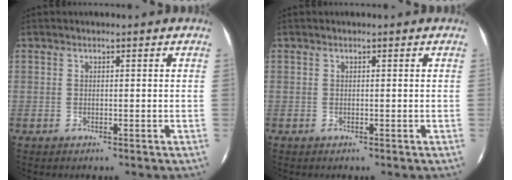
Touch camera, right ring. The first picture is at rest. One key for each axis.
{"total": 0.0}